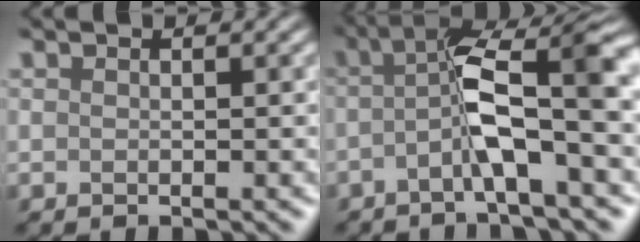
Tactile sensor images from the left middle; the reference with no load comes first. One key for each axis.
{"total": 5.8, "fx": -1.4, "fy": 0.0, "fz": 5.7, "tx": -0.123, "ty": 0.023, "tz": -0.013}